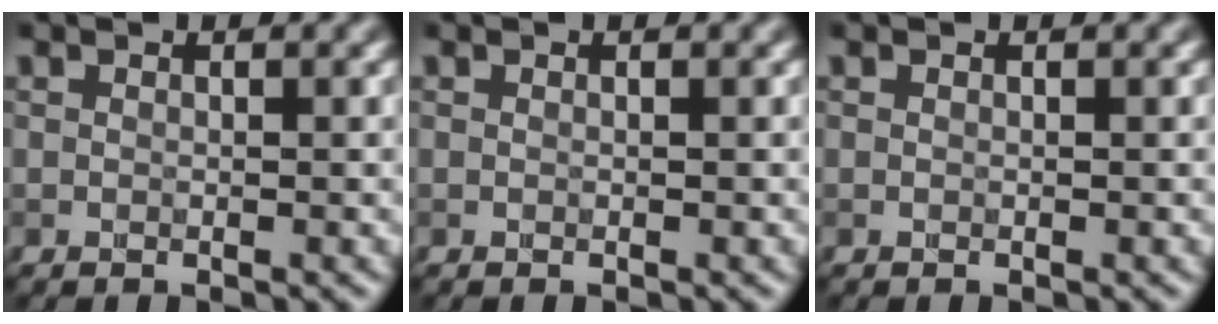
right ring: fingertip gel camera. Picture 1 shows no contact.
{"total": 0.0}
{"total": 0.0}